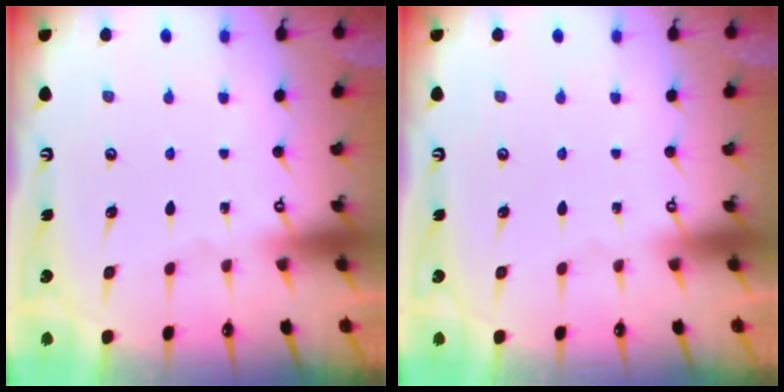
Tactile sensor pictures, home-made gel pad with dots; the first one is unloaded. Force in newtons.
{"total": 0.0}